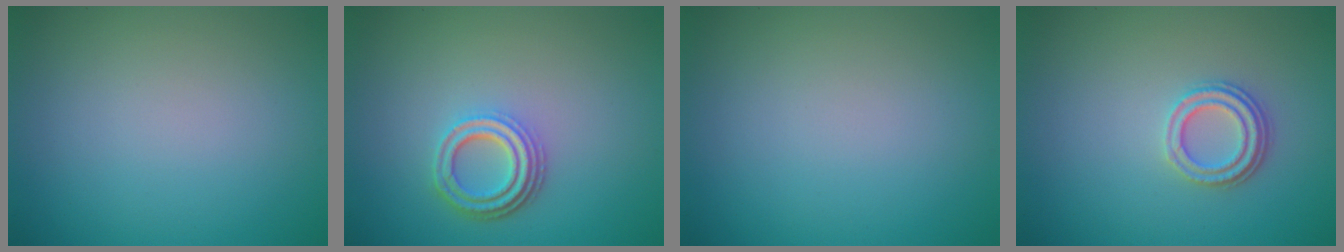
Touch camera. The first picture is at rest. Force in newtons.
{"total": 3.7, "press": 2.9, "slide": 2.3}
{"total": 0.0}
{"total": 2.4, "press": 2.0, "slide": 1.3}